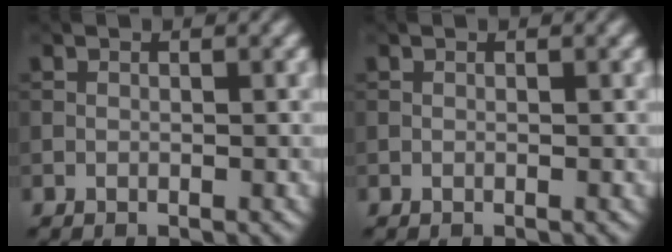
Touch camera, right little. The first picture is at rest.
{"total": 0.0}